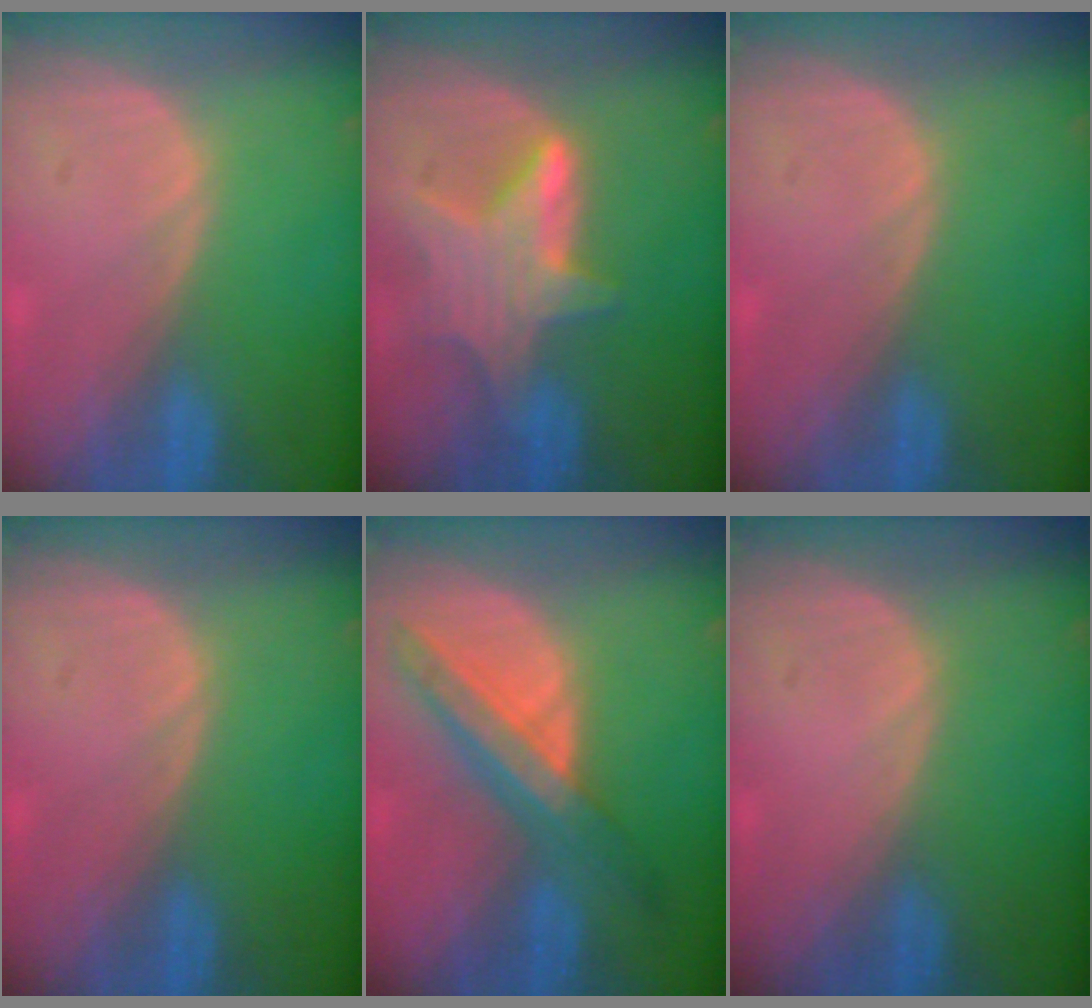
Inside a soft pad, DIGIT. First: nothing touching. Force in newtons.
{"total": 7.0, "press": 6.7, "slide": 2.0}
{"total": 0.0}
{"total": 0.0}
{"total": 7.8, "press": 7.2, "slide": 3.0}
{"total": 0.0}